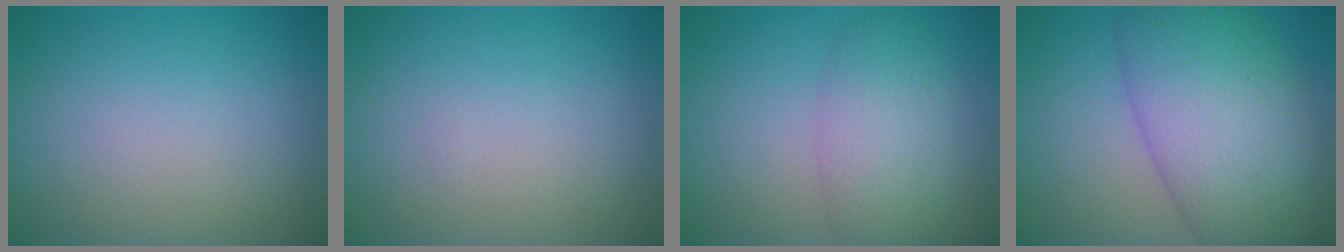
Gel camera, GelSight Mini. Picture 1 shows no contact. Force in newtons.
{"total": 0.0}
{"total": 4.4, "press": 4.3, "slide": 0.3}
{"total": 11.0, "press": 11.0, "slide": 0.3}